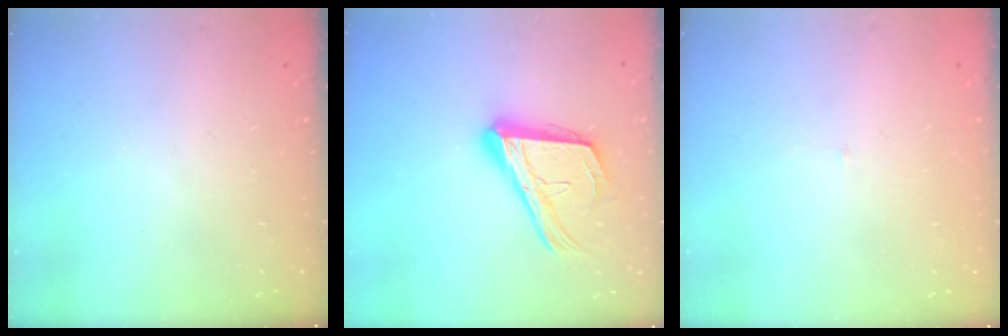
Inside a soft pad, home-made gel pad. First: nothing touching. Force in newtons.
{"total": 19.8, "press": 19.7, "slide": 2.6}
{"total": 2.1, "press": 2.1, "slide": 0.1}